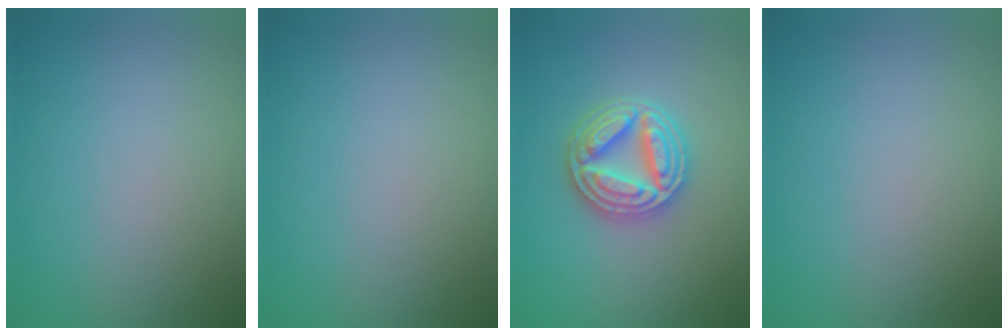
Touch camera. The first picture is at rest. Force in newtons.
{"total": 0.0}
{"total": 5.1, "press": 5.0, "slide": 0.8}
{"total": 0.0}